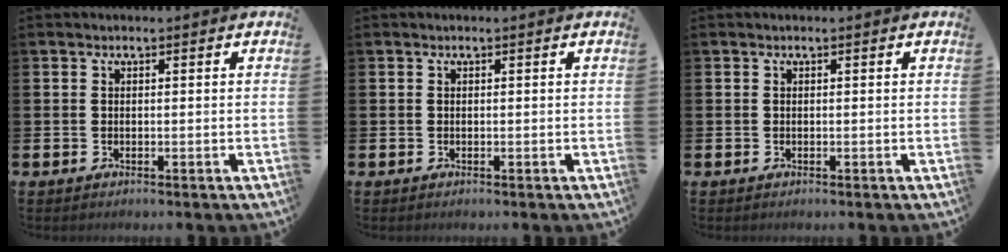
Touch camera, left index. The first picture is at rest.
{"total": 0.0}
{"total": 0.0}